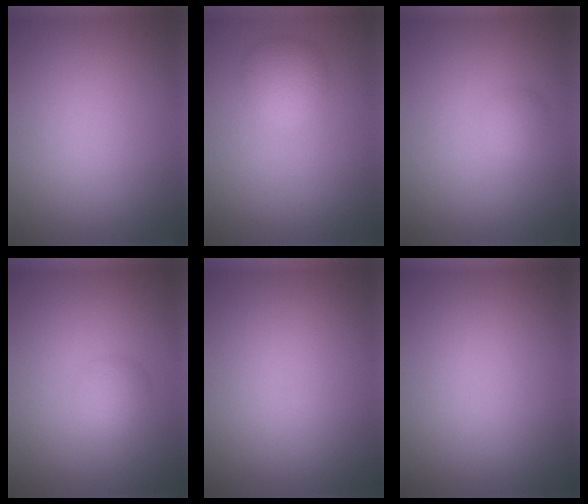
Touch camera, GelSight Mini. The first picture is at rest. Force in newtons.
{"total": 2.7, "press": 2.7, "slide": 0.1}
{"total": 1.1, "press": 1.1, "slide": 0.1}
{"total": 1.8, "press": 1.8, "slide": 0.0}
{"total": 0.0}
{"total": 0.0}